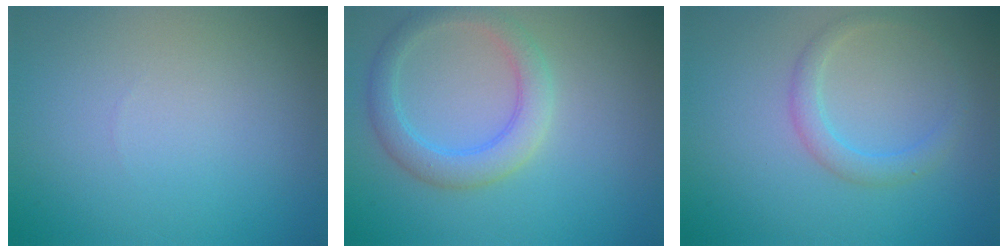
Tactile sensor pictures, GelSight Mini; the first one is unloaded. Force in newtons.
{"total": 3.6, "press": 3.6, "slide": 0.2}
{"total": 2.0, "press": 2.0, "slide": 0.2}